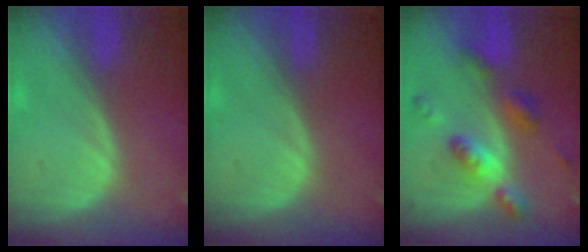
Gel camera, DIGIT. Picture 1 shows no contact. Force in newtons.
{"total": 0.0}
{"total": 7.2, "press": 7.2, "slide": 0.6}